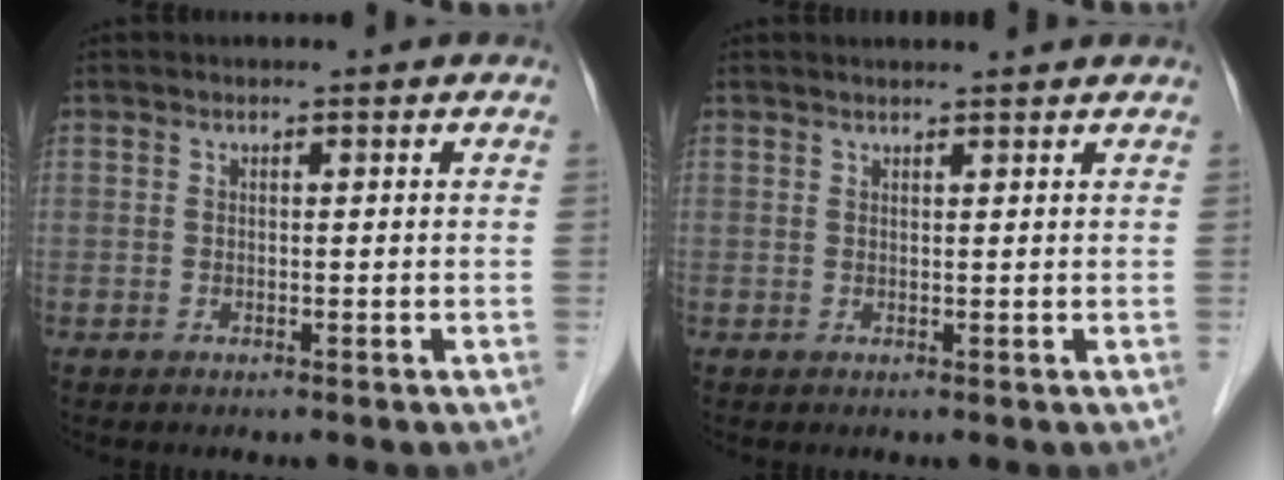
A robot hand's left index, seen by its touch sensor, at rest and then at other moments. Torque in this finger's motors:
{"motor_torque": [0.19, -0.28, -0.01, 0.00]}